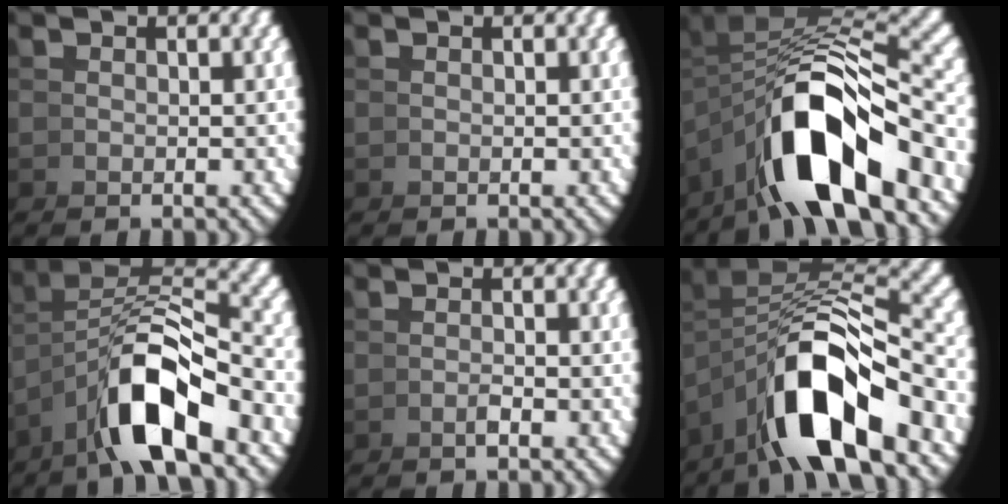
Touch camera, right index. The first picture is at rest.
{"total": 0.0}
{"total": 11.1, "force": [-3.6, 5.0, 9.3], "torque": [-0.159, 0.001, -0.047]}
{"total": 7.8, "force": [-1.7, 3.9, 6.5], "torque": [-0.113, -0.011, -0.020]}
{"total": 0.8, "force": [-0.6, -0.5, 0.3], "torque": [0.001, 0.007, -0.013]}
{"total": 9.3, "force": [-3.3, 4.2, 7.6], "torque": [-0.126, -0.005, -0.041]}